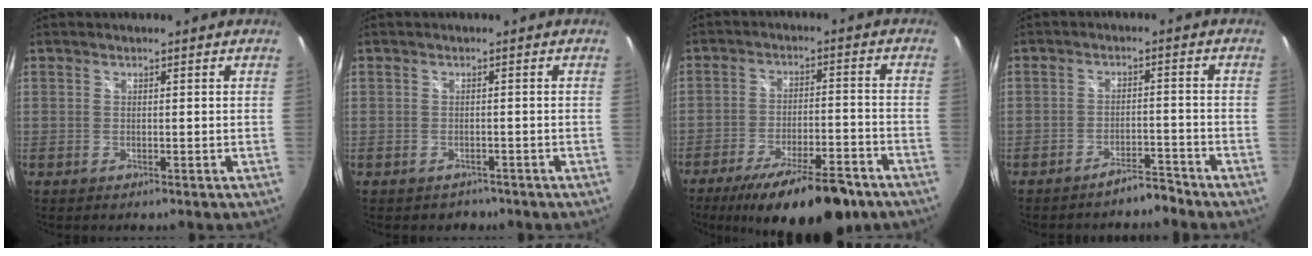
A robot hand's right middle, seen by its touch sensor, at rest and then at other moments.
{"total": 2.6, "force": [-1.8, 1.8, 0.3], "torque": [-0.010, -0.004, -0.023]}
{"total": 18.1, "force": [-13.6, 5.0, 10.9], "torque": [-0.187, -0.028, -0.198]}
{"total": 3.7, "force": [-3.5, 0.6, 0.9], "torque": [-0.023, 0.003, -0.051]}